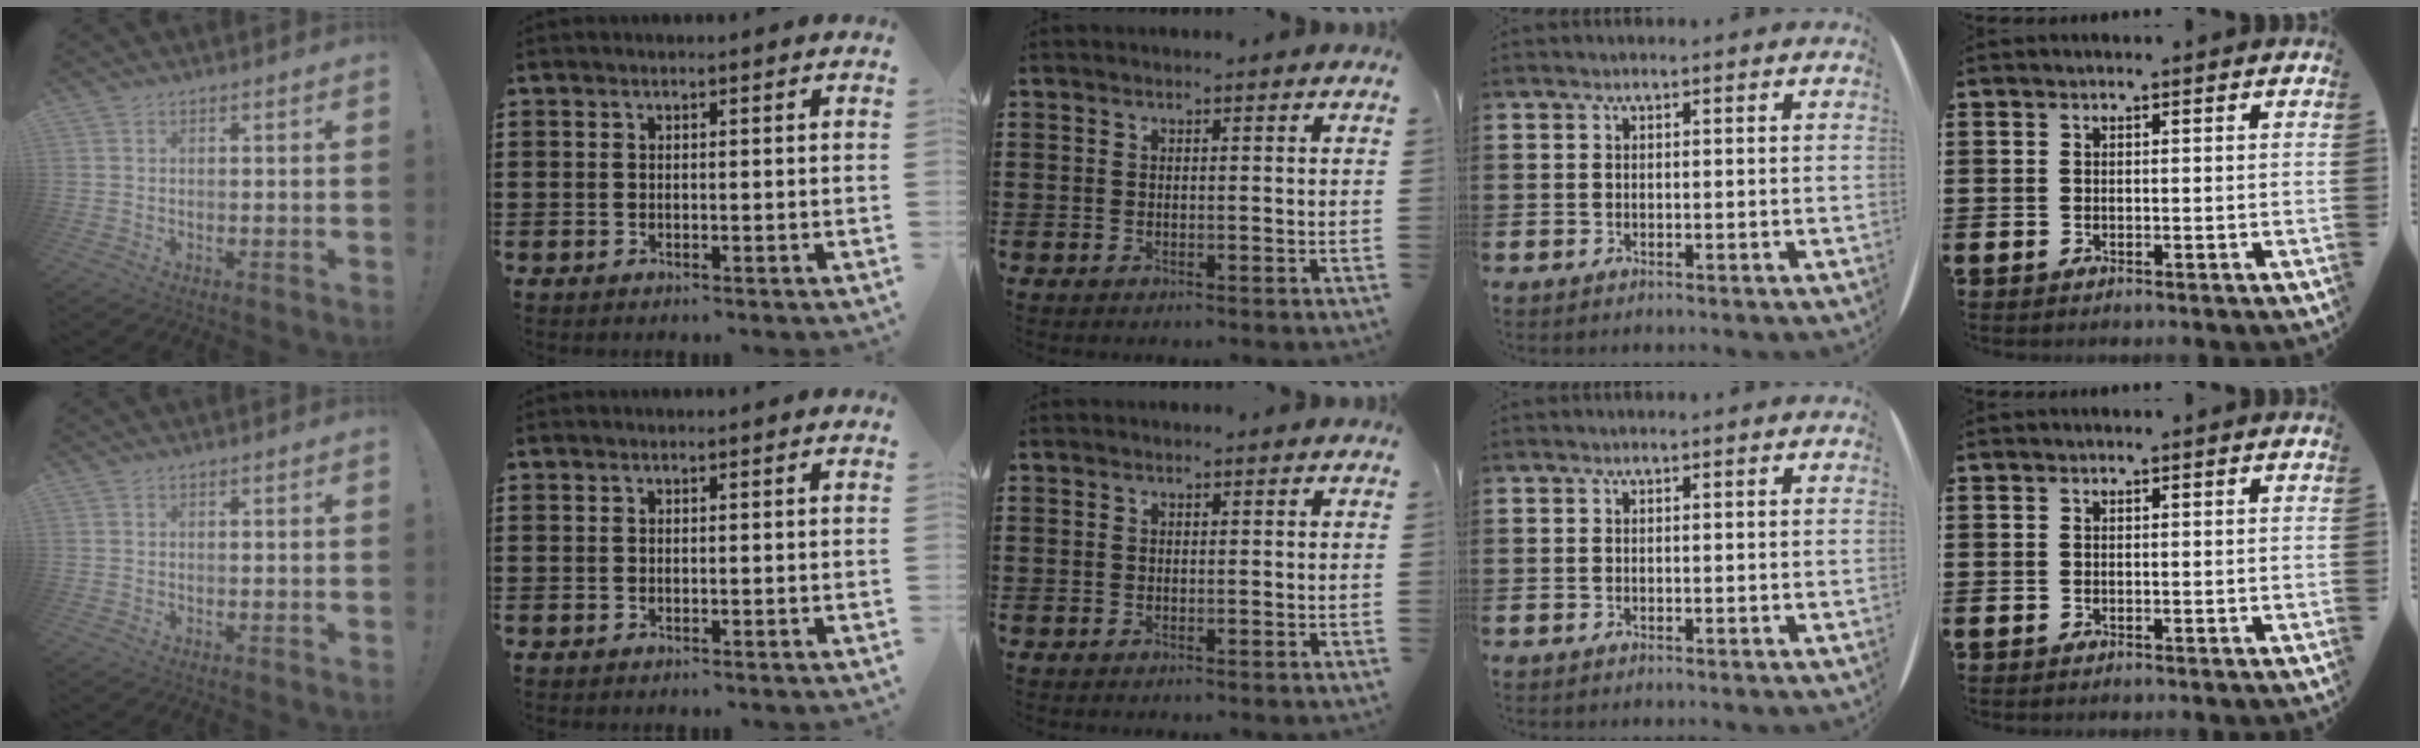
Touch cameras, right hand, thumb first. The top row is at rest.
{}